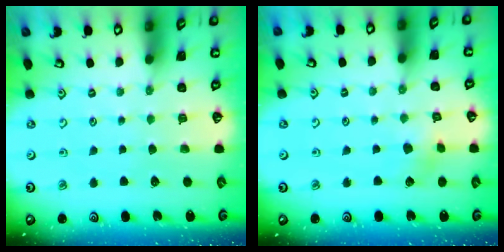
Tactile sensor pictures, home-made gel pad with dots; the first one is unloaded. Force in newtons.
{"total": 3.4, "press": 3.4, "slide": 0.6}